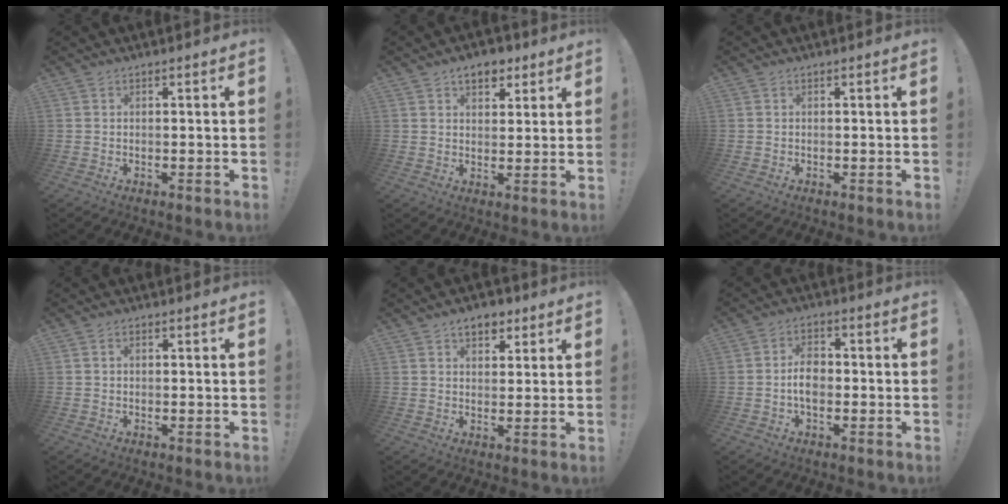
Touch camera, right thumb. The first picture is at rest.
{"total": 6.8, "force": [4.0, 4.4, 3.4], "torque": [-0.030, -0.012, 0.070]}
{"total": 0.0}
{"total": 0.7, "force": [0.1, 0.6, 0.5], "torque": [-0.013, 0.005, 0.002]}
{"total": 6.4, "force": [3.7, 4.0, 3.2], "torque": [-0.033, -0.009, 0.065]}
{"total": 6.2, "force": [-1.1, 3.9, 4.7], "torque": [-0.071, 0.008, -0.023]}